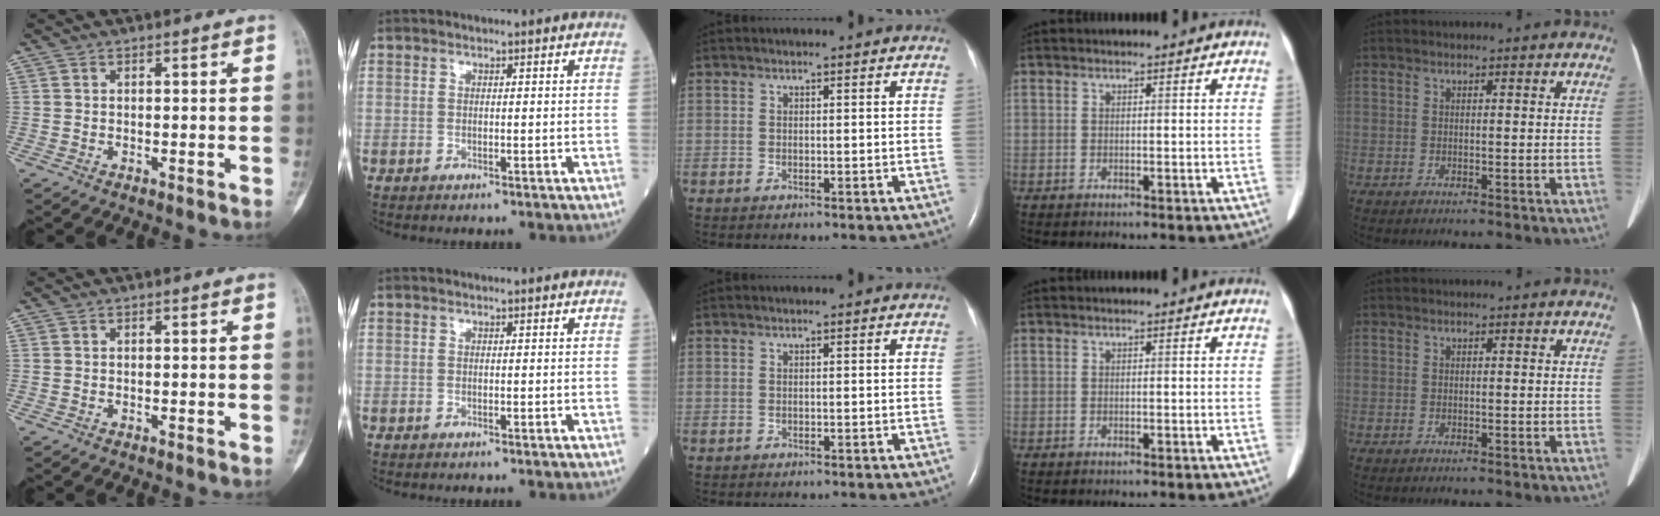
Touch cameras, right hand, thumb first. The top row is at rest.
{}